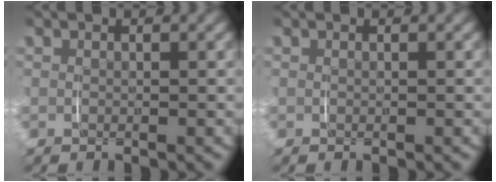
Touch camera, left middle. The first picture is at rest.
{"total": 0.0}